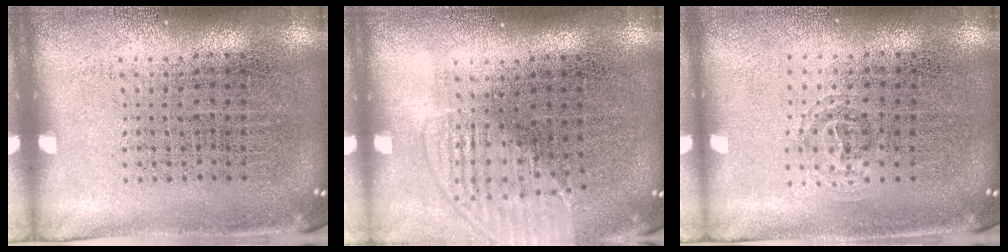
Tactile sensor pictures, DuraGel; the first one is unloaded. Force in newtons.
{"total": 1.5, "press": 1.3, "slide": 0.6}
{"total": 0.9, "press": 0.6, "slide": 0.7}